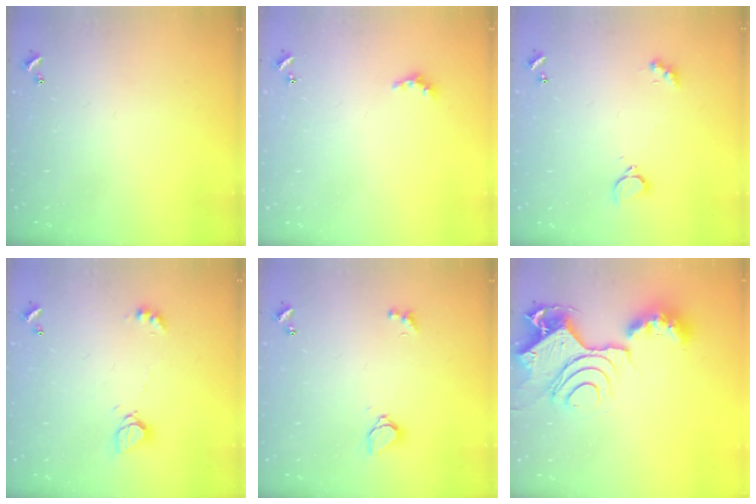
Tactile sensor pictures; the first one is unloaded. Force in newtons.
{"total": 3.6, "press": 3.6, "slide": 0.6}
{"total": 2.9, "press": 2.9, "slide": 0.6}
{"total": 6.4, "press": 6.4, "slide": 0.6}
{"total": 1.6, "press": 1.5, "slide": 0.5}
{"total": 15.5, "press": 15.4, "slide": 1.8}